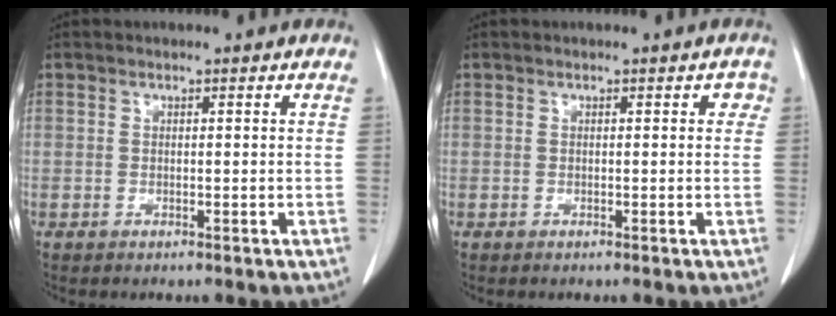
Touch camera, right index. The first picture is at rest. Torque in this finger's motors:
{"motor_torque": [0.04, -0.03, 0.02, 0.00]}